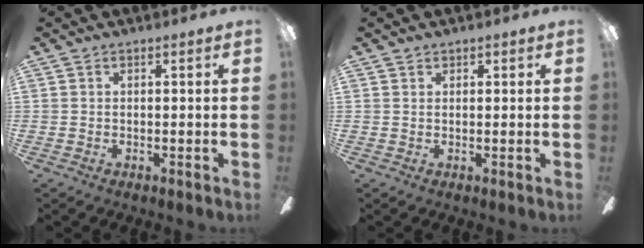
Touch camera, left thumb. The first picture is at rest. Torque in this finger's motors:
{"motor_torque": [0.04, 0.10, -0.11, 0.05, -0.03]}